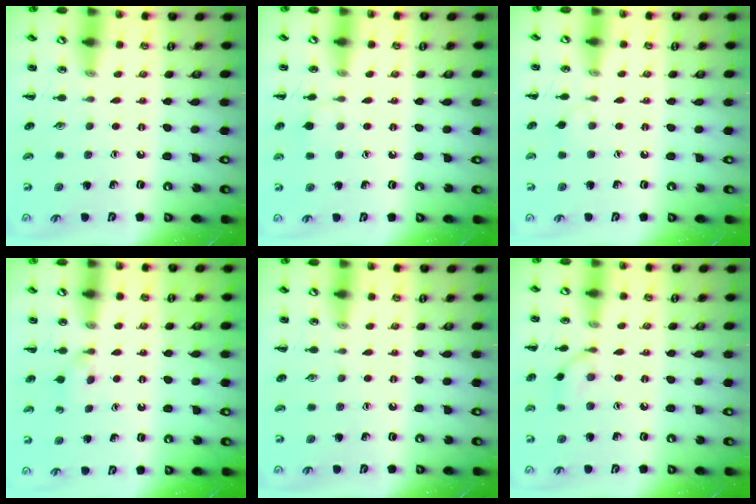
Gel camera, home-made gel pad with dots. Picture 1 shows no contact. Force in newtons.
{"total": 5.1, "press": 4.8, "slide": 1.7}
{"total": 2.9, "press": 2.7, "slide": 1.2}
{"total": 2.9, "press": 2.7, "slide": 1.2}
{"total": 0.0}
{"total": 4.6, "press": 4.4, "slide": 1.3}